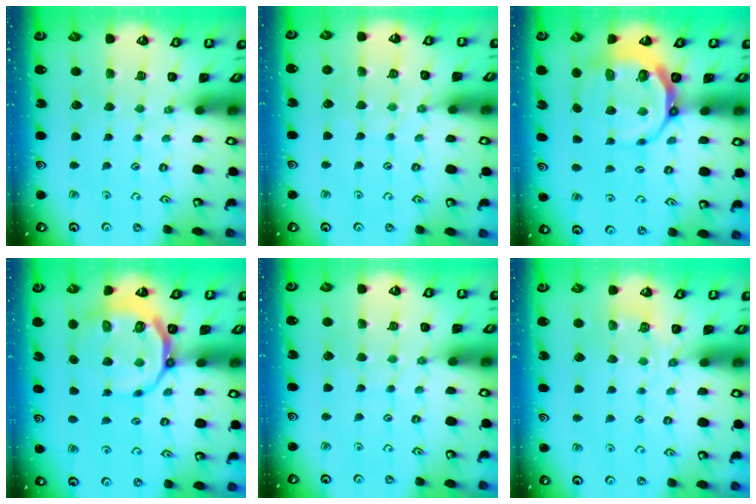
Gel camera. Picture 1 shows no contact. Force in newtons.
{"total": 5.5, "press": 5.4, "slide": 0.7}
{"total": 8.3, "press": 7.5, "slide": 3.6}
{"total": 11.1, "press": 10.7, "slide": 3.1}
{"total": 3.6, "press": 3.6, "slide": 0.4}
{"total": 4.3, "press": 3.9, "slide": 1.8}